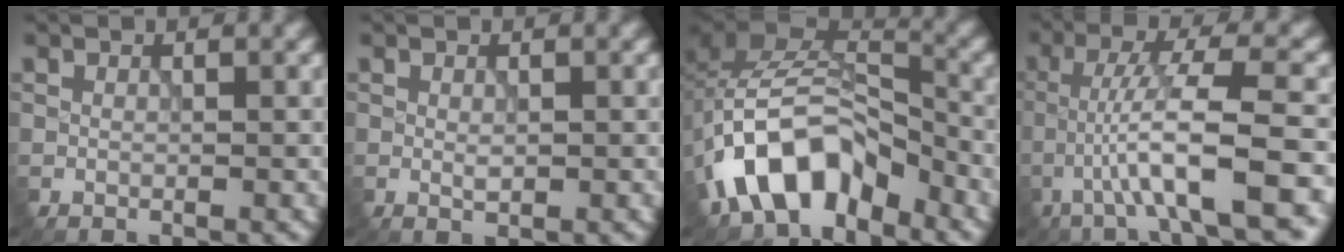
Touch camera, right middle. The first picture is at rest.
{"total": 0.9, "force": [-0.1, 0.4, 0.8], "torque": [-0.015, -0.003, -0.001]}
{"total": 10.5, "force": [-5.5, 6.1, 6.6], "torque": [-0.105, 0.008, -0.107]}
{"total": 8.9, "force": [-3.5, 1.4, 8.1], "torque": [-0.134, 0.016, -0.061]}